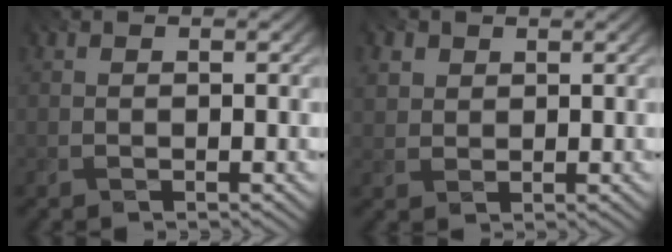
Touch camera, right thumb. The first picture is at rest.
{"total": 2.7, "force": [1.1, 2.3, 0.9], "torque": [-0.032, -0.003, 0.035]}